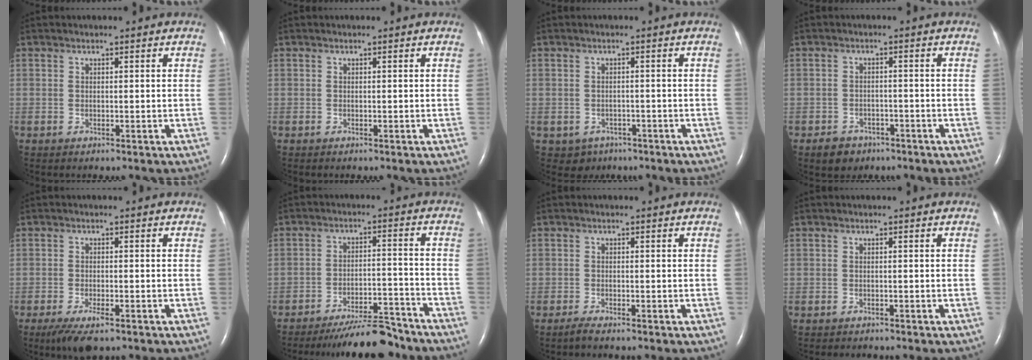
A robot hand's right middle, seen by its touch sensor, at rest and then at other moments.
{"total": 0.0}
{"total": 2.9, "force": [-1.5, 2.4, 0.3], "torque": [-0.006, 0.009, -0.015]}
{"total": 3.6, "force": [-2.4, 2.6, 0.8], "torque": [-0.018, 0.008, -0.030]}
{"total": 4.8, "force": [-3.0, 1.3, 3.6], "torque": [-0.070, -0.011, -0.047]}
{"total": 9.9, "force": [-9.1, 1.2, 3.7], "torque": [-0.049, 0.005, -0.146]}
{"total": 1.2, "force": [-1.0, -0.1, 0.6], "torque": [-0.022, -0.004, -0.022]}
{"total": 0.7, "force": [-0.7, 0.2, 0.0], "torque": [-0.006, -0.001, -0.012]}